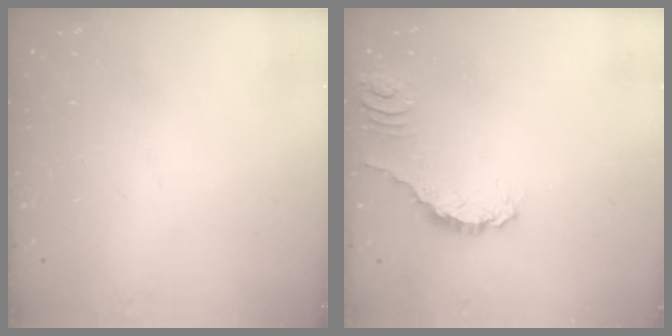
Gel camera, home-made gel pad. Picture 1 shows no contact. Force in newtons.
{"total": 0.0}